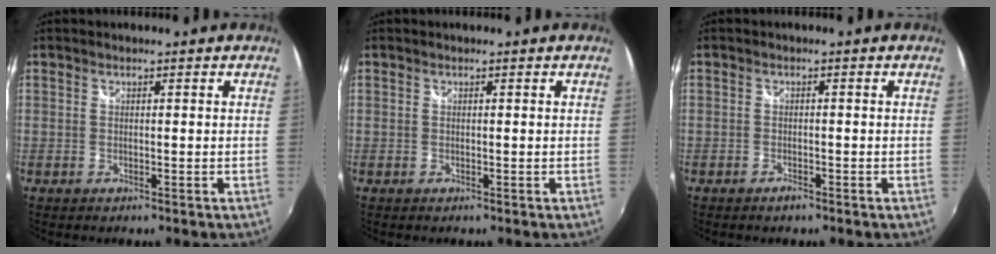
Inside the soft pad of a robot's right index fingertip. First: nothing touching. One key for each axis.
{"total": 0.0}
{"total": 1.4, "fx": -1.1, "fy": 0.5, "fz": 0.6, "tx": -0.011, "ty": 0.000, "tz": -0.021}